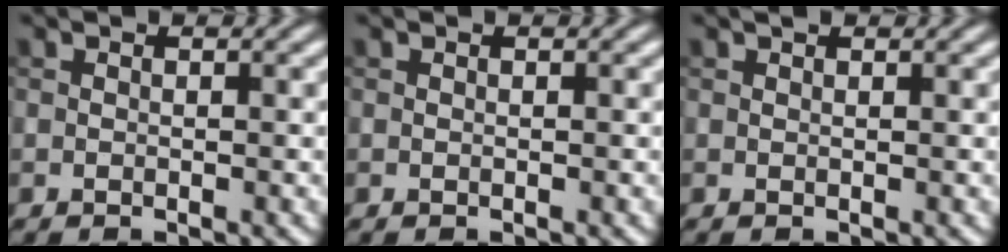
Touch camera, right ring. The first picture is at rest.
{"total": 0.0}
{"total": 0.6, "force": [0.6, 0.2, 0.3], "torque": [-0.004, 0.001, 0.009]}